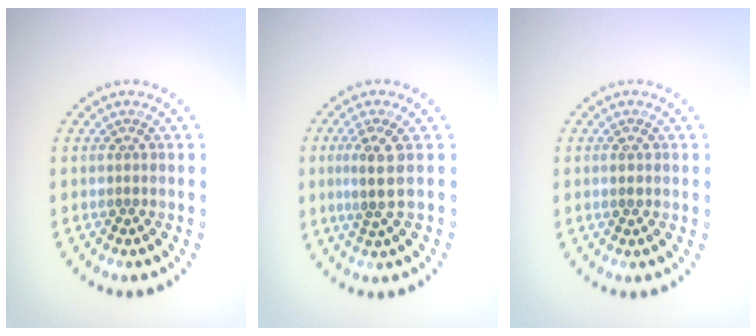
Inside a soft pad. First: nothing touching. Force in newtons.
{"total": 2.4, "press": 2.0, "slide": 1.4}
{"total": 1.0, "press": 1.0, "slide": 0.2}